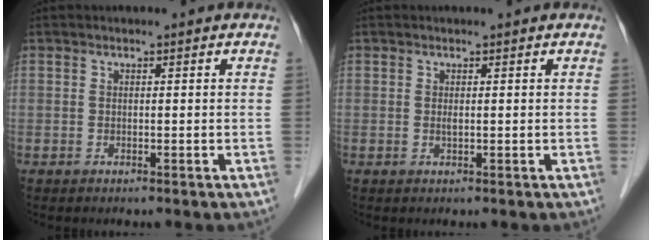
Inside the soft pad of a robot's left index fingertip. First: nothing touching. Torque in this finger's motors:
{"motor_torque": [0.29, 0.05, 0.03, 0.02]}